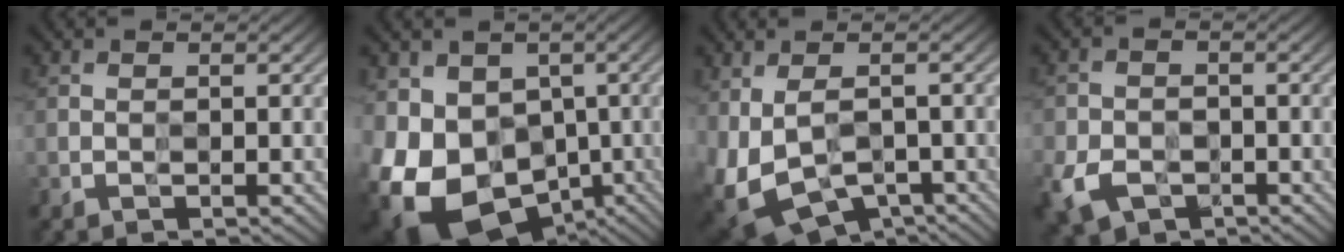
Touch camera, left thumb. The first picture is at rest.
{"total": 16.4, "force": [-5.1, 12.5, 9.3], "torque": [-0.212, -0.033, -0.065]}
{"total": 10.7, "force": [-3.3, 6.3, 8.0], "torque": [-0.180, -0.040, -0.035]}
{"total": 6.0, "force": [-3.1, 4.0, 3.2], "torque": [-0.080, -0.015, -0.061]}